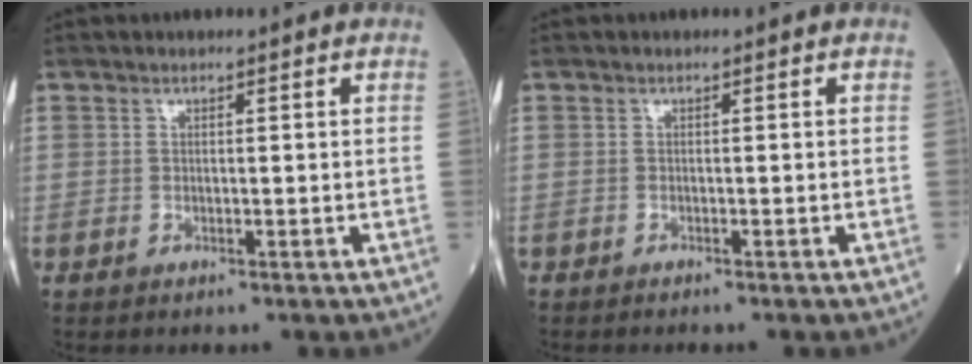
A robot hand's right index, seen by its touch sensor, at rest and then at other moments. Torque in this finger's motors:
{"motor_torque": [-0.02, -0.02, -0.01, -0.06]}